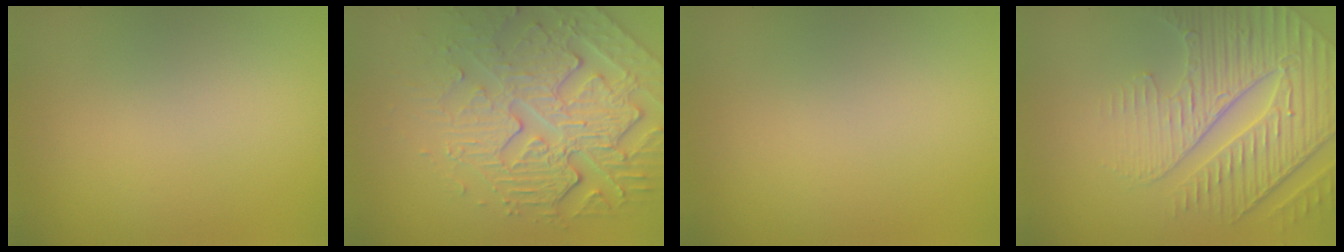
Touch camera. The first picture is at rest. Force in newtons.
{"total": 6.3, "press": 5.3, "slide": 3.5}
{"total": 0.0}
{"total": 6.6, "press": 5.2, "slide": 4.1}